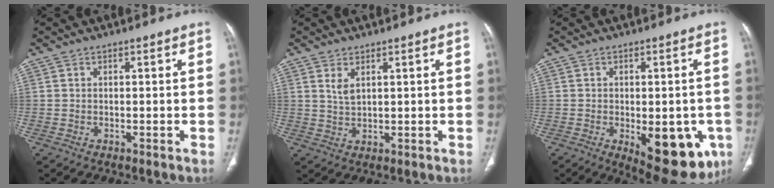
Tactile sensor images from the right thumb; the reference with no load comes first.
{"total": 2.9, "force": [1.5, 1.3, 2.1], "torque": [-0.041, -0.010, 0.037]}
{"total": 15.8, "force": [-5.3, 7.4, 12.9], "torque": [-0.125, -0.003, -0.048]}